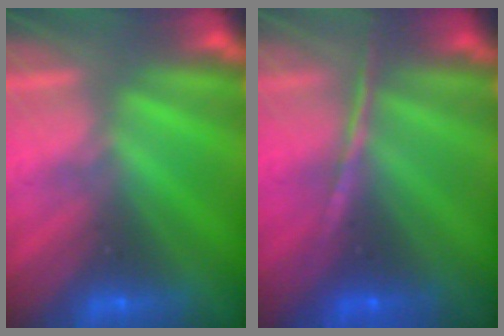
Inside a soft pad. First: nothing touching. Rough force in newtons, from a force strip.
{"total": 1.3}